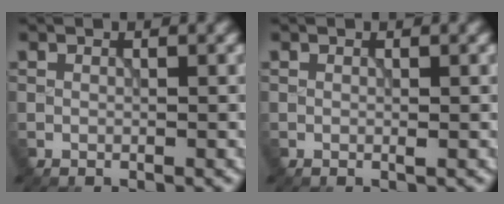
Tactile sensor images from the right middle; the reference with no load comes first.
{"total": 0.0}